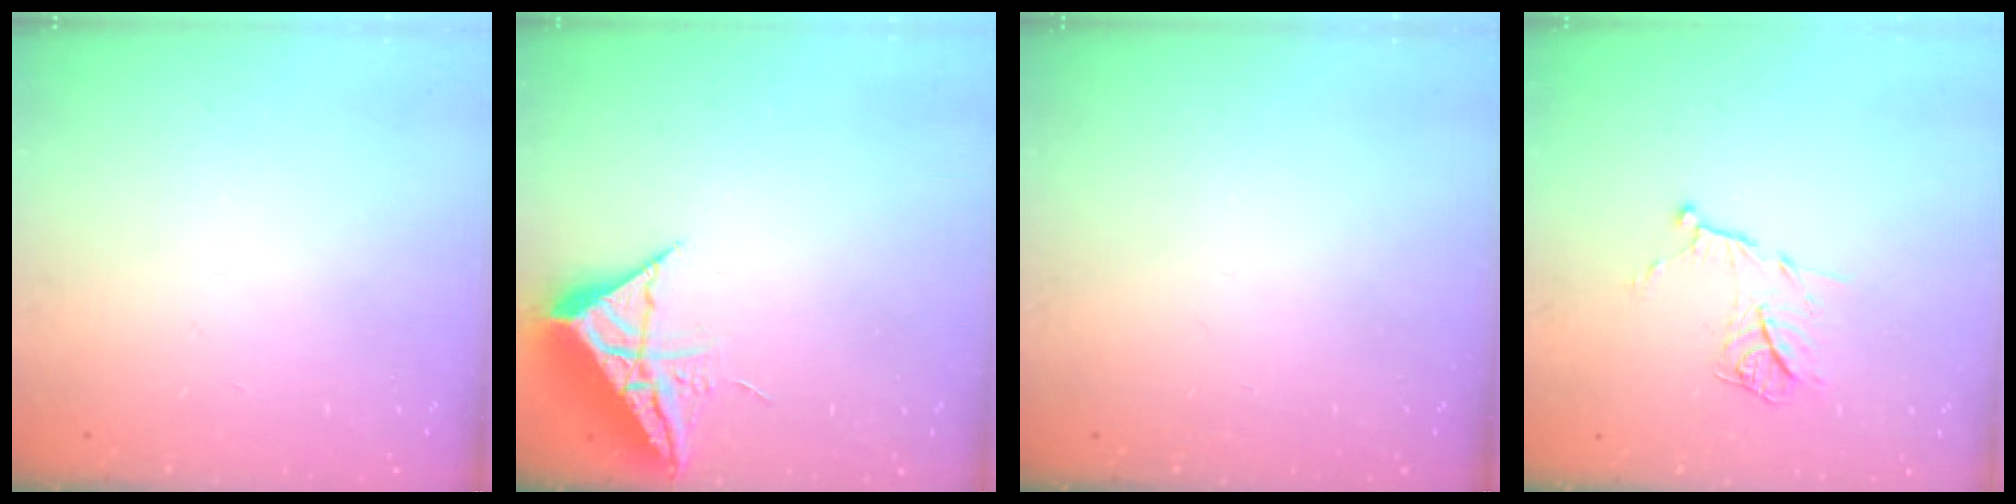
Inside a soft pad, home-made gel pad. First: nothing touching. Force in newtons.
{"total": 10.0, "press": 9.9, "slide": 0.8}
{"total": 0.0}
{"total": 11.8, "press": 11.8, "slide": 0.8}